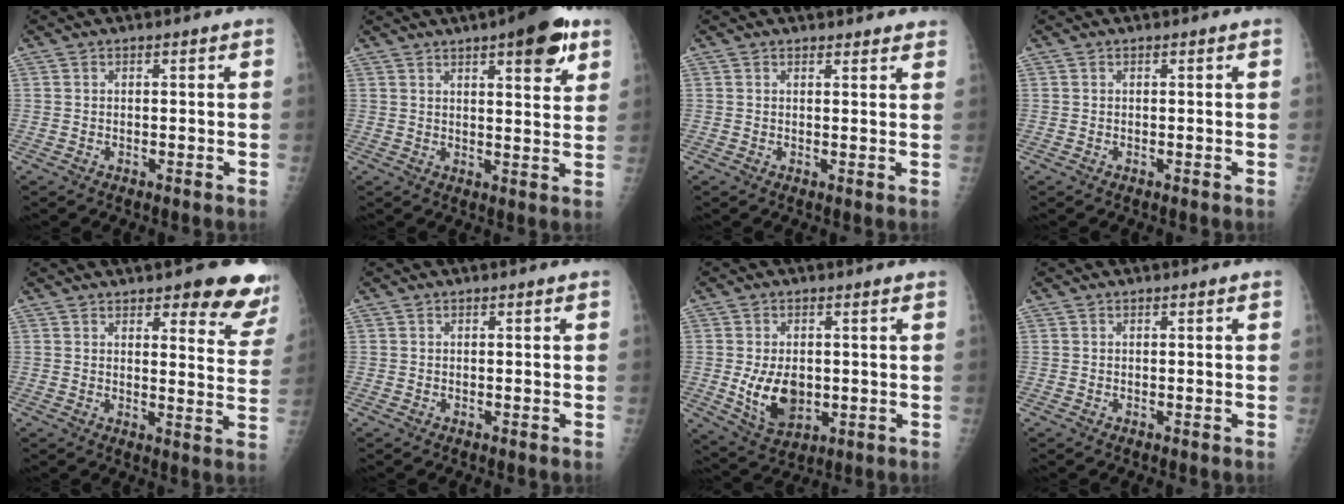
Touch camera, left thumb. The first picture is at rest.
{"total": 11.3, "force": [6.3, 3.4, 8.7], "torque": [-0.091, -0.023, 0.079]}
{"total": 2.8, "force": [2.6, 0.9, 0.4], "torque": [0.010, -0.011, 0.022]}
{"total": 0.0}
{"total": 12.5, "force": [9.7, 3.9, 6.9], "torque": [-0.034, -0.055, 0.097]}
{"total": 0.0}
{"total": 8.8, "force": [-0.3, 5.8, 6.6], "torque": [-0.094, -0.015, 0.011]}
{"total": 0.0}